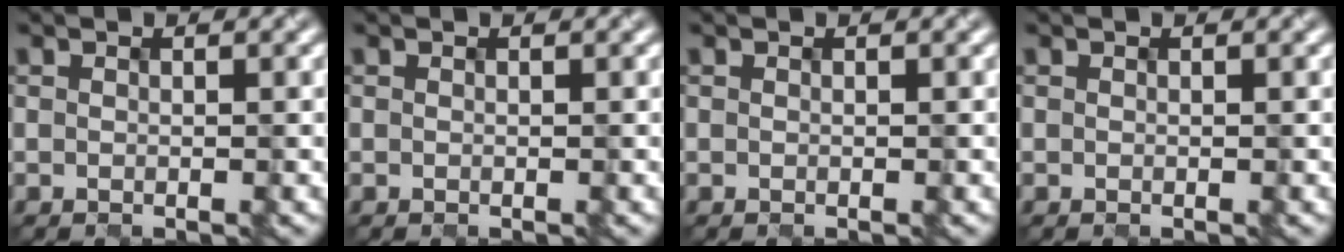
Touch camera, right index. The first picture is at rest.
{"total": 0.0}
{"total": 0.0}
{"total": 0.0}